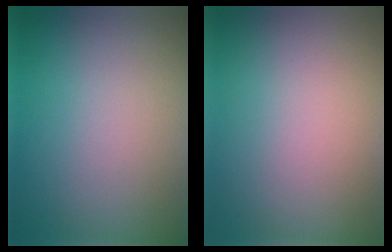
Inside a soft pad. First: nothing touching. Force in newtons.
{"total": 0.0}